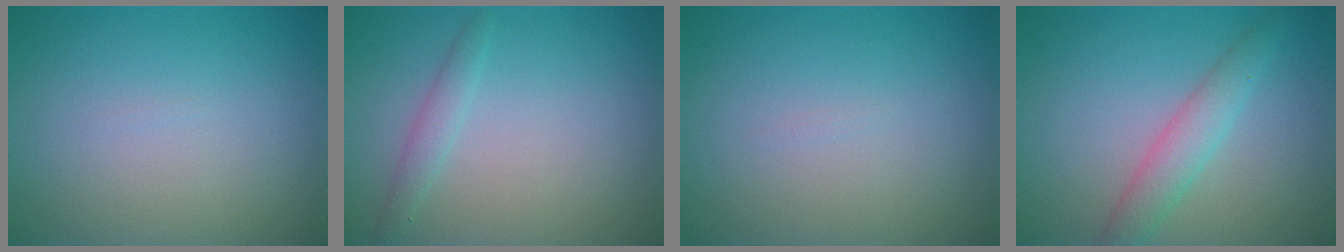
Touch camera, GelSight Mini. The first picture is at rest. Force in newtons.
{"total": 1.3, "press": 1.3, "slide": 0.1}
{"total": 0.0}
{"total": 2.9, "press": 2.9, "slide": 0.1}